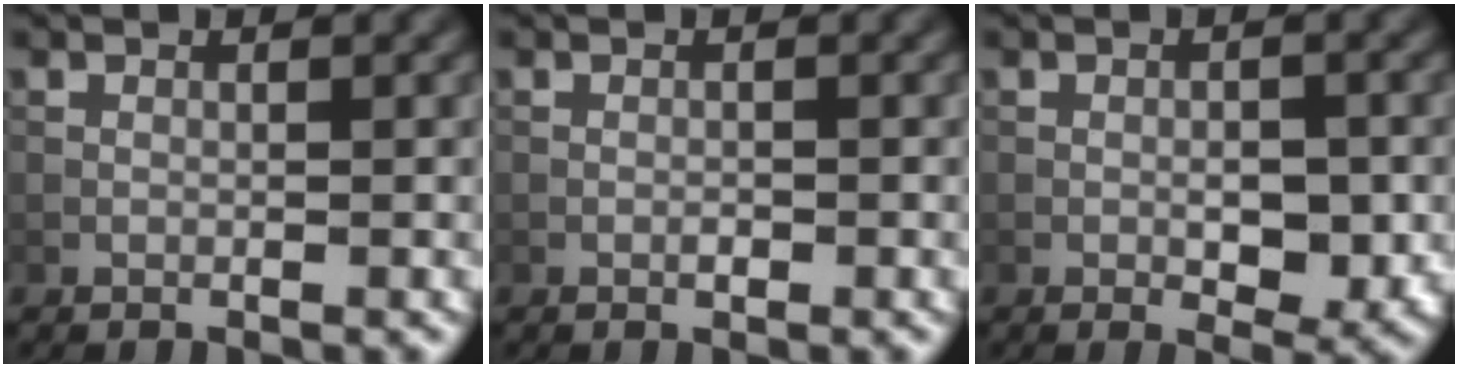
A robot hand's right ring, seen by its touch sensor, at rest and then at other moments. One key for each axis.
{"total": 0.6, "fx": -0.3, "fy": 0.3, "fz": 0.5, "tx": -0.009, "ty": 0.001, "tz": -0.006}
{"total": 3.3, "fx": -0.8, "fy": 1.5, "fz": 2.8, "tx": -0.035, "ty": 0.002, "tz": -0.011}